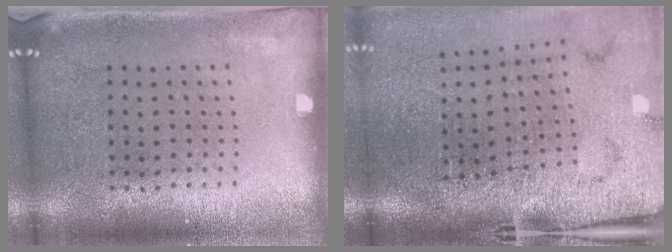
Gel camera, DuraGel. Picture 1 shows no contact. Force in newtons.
{"total": 4.6, "press": 3.6, "slide": 2.9}